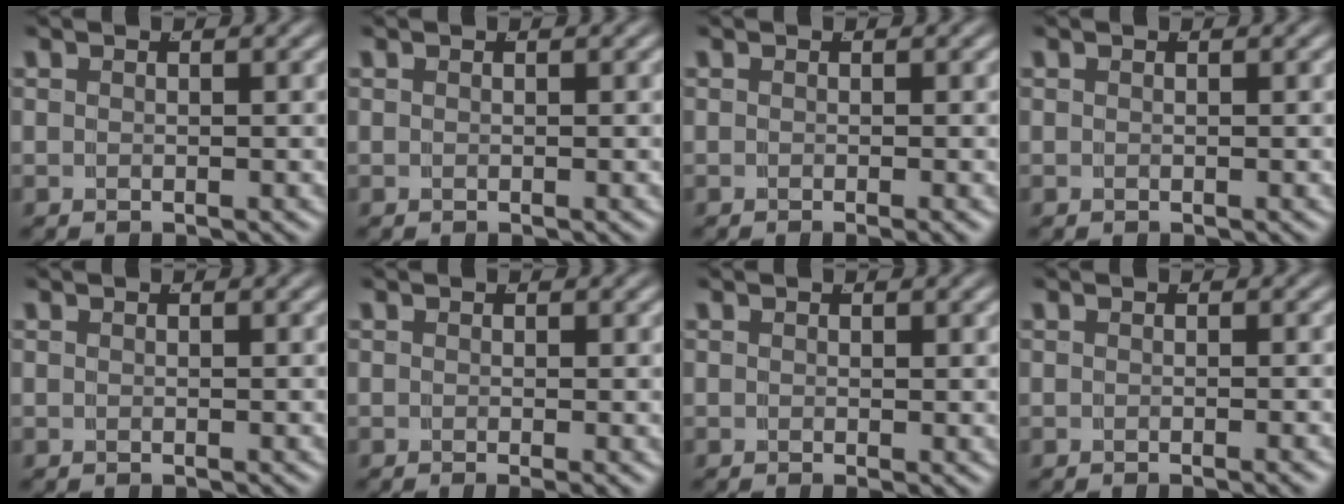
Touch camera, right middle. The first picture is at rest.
{"total": 0.0}
{"total": 1.0, "force": [-0.7, -0.2, 0.7], "torque": [-0.006, 0.000, -0.011]}
{"total": 0.0}
{"total": 0.0}
{"total": 1.2, "force": [-0.7, 0.0, 1.0], "torque": [-0.009, -0.005, -0.008]}
{"total": 0.6, "force": [-0.1, 0.1, 0.5], "torque": [-0.003, -0.004, 0.000]}
{"total": 0.7, "force": [-0.6, -0.3, 0.4], "torque": [-0.004, 0.000, -0.010]}